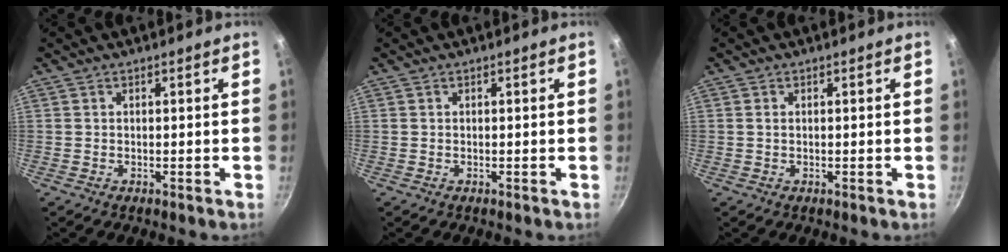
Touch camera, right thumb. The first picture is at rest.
{"total": 0.0}
{"total": 0.5, "force": [0.1, 0.3, 0.4], "torque": [-0.007, 0.001, 0.002]}